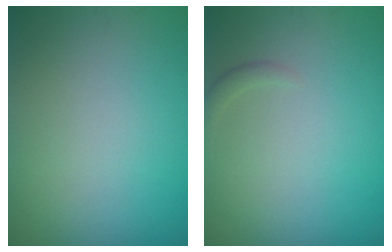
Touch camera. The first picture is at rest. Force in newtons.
{"total": 0.8, "press": 0.8, "slide": 0.1}